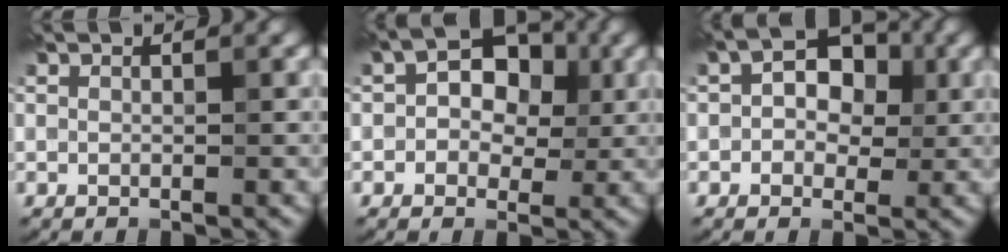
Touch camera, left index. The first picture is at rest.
{"total": 5.5, "force": [0.6, 4.0, 3.7], "torque": [-0.030, 0.012, -0.014]}
{"total": 4.6, "force": [0.5, 3.3, 3.1], "torque": [-0.027, 0.009, -0.011]}